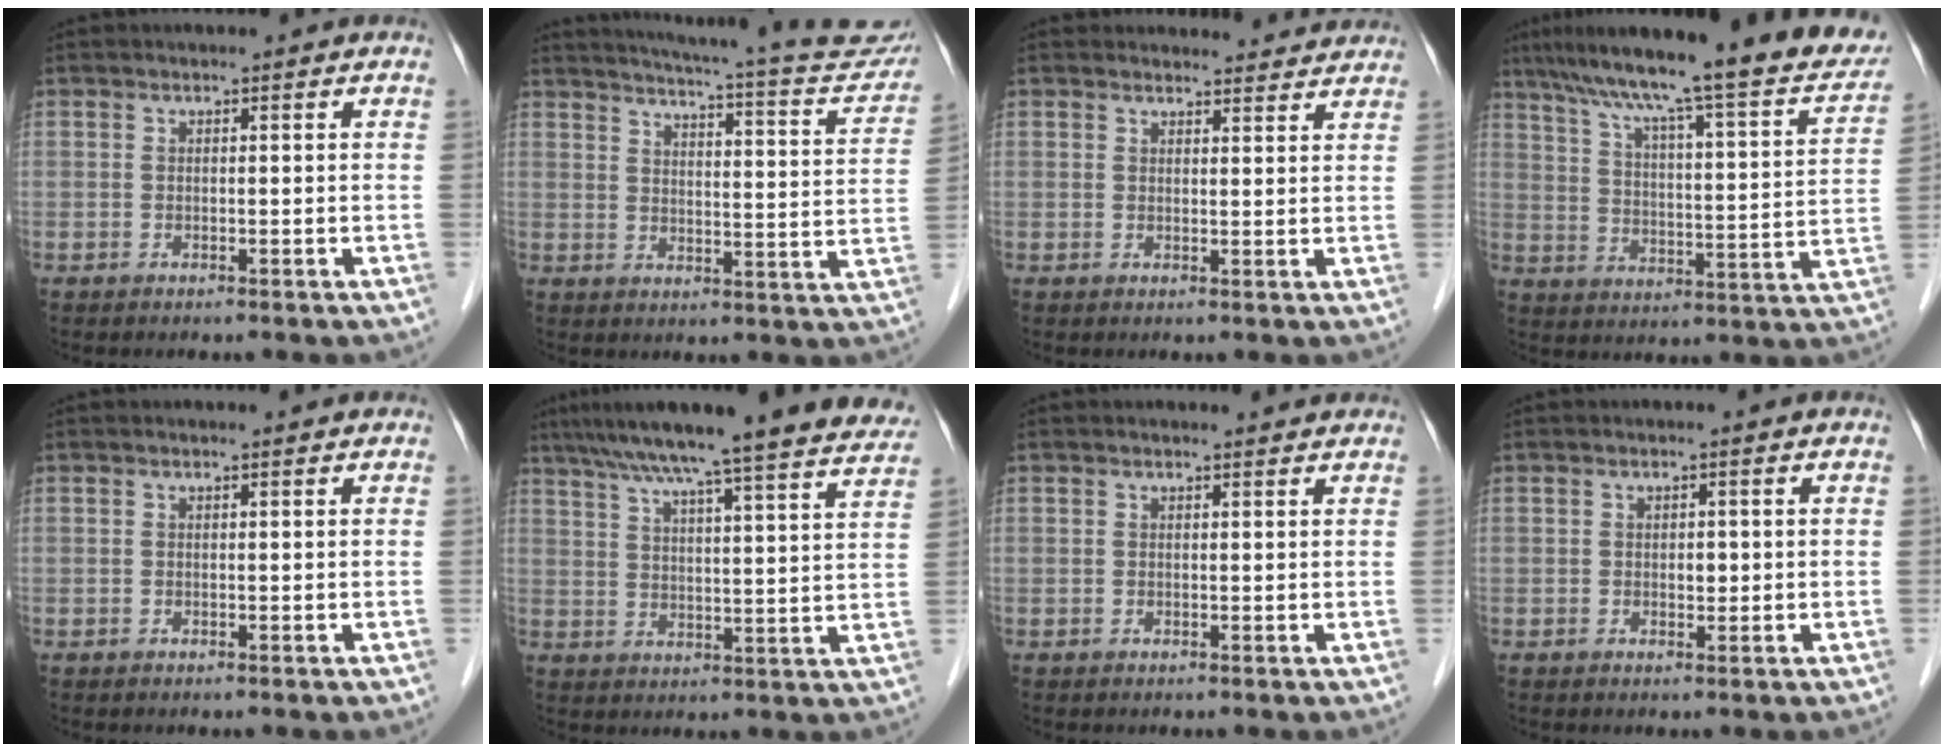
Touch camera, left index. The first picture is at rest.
{"total": 20.9, "force": [19.1, 2.0, 8.4], "torque": [-0.114, -0.048, 0.224]}
{"total": 5.9, "force": [5.8, 1.3, 0.3], "torque": [0.003, 0.005, 0.054]}
{"total": 25.1, "force": [20.3, 2.4, 14.5], "torque": [-0.227, -0.004, 0.275]}
{"total": 0.7, "force": [0.7, -0.1, 0.2], "torque": [-0.008, 0.004, 0.011]}
{"total": 25.7, "force": [22.6, 0.9, 12.1], "torque": [-0.192, -0.019, 0.290]}
{"total": 2.1, "force": [2.1, 0.0, 0.4], "torque": [-0.010, 0.005, 0.024]}
{"total": 1.1, "force": [0.1, 0.7, 0.8], "torque": [-0.012, 0.000, 0.003]}